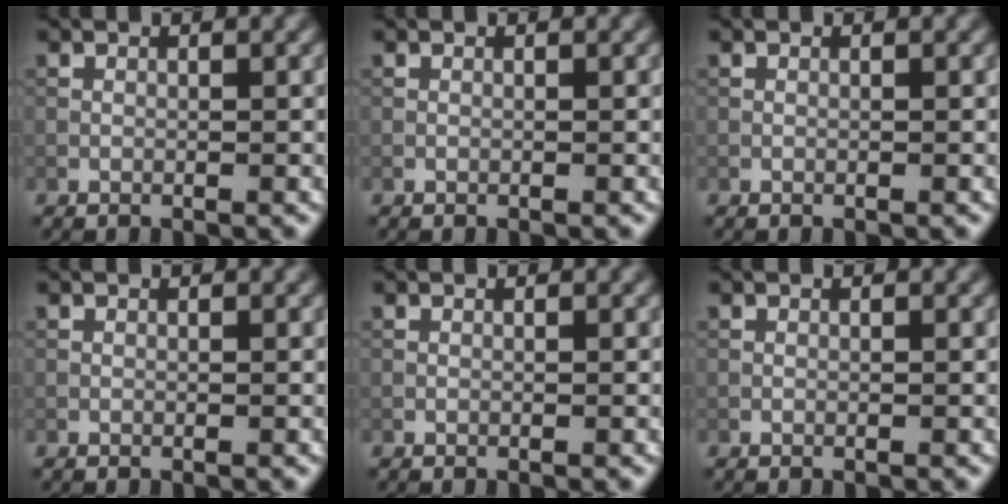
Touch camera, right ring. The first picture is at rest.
{"total": 0.0}
{"total": 0.0}
{"total": 0.0}
{"total": 0.0}
{"total": 0.0}